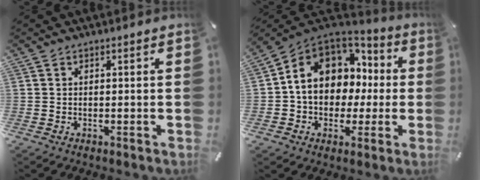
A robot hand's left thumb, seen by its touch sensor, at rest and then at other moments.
{"total": 12.0, "force": [1.6, 10.3, 5.9], "torque": [-0.123, -0.003, 0.039]}